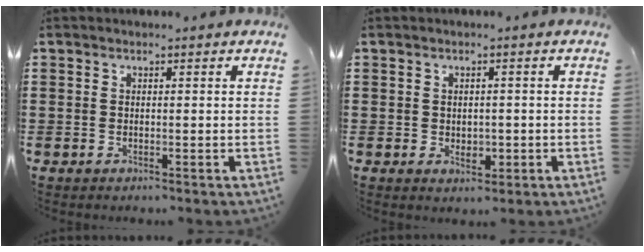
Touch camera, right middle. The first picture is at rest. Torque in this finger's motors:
{"motor_torque": [1.20, 0.17, 0.02, 0.01]}